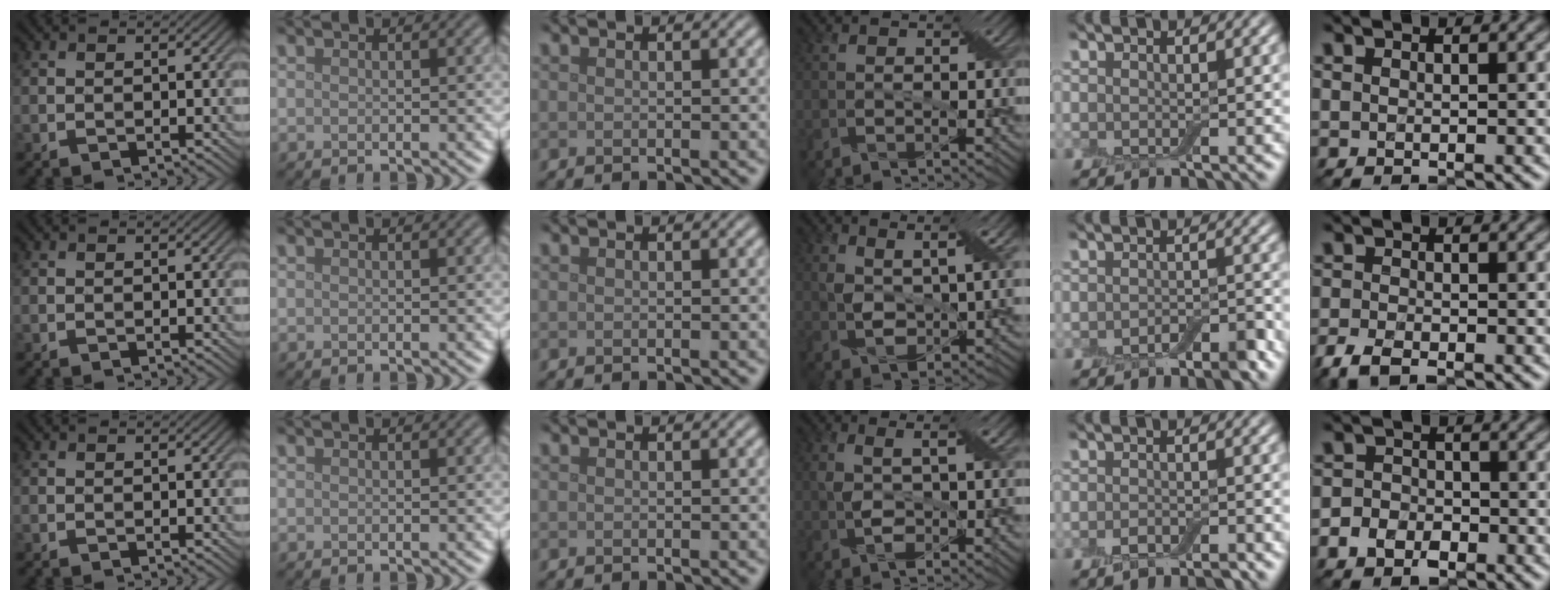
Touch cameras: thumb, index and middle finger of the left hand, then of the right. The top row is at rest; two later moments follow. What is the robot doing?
{"motion": "squeeze", "object": "air blower"}